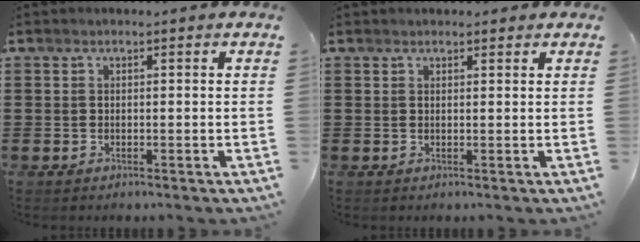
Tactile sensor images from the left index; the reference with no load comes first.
{"total": 1.1, "force": [1.1, 0.3, 0.2], "torque": [-0.007, 0.004, 0.020]}